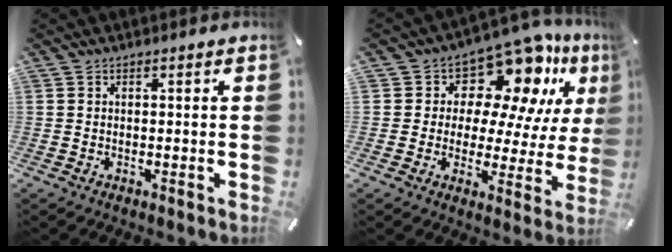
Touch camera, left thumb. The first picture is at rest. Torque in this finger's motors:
{"motor_torque": [0.61, 0.65, 0.60, 0.30, 0.10]}